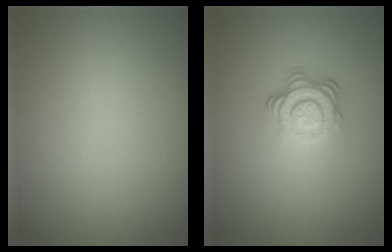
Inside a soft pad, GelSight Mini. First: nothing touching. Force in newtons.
{"total": 3.9, "press": 2.7, "slide": 2.8}